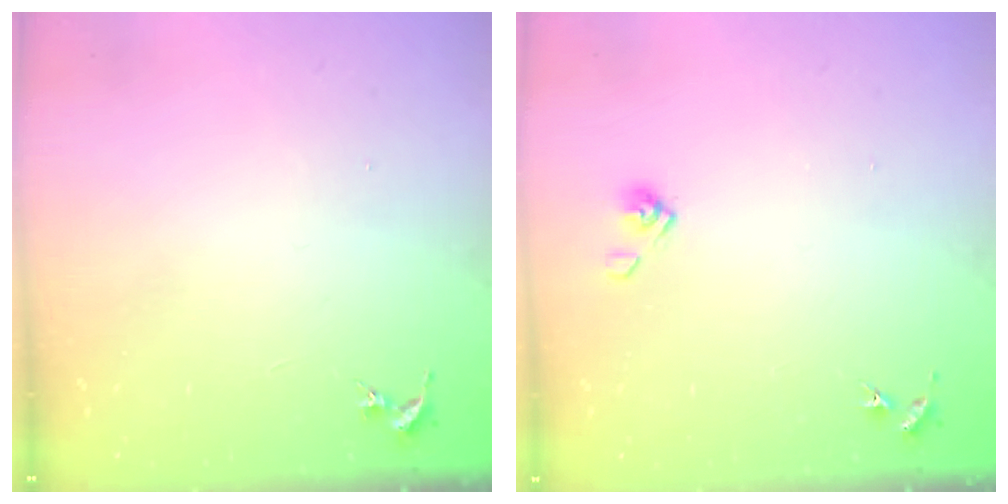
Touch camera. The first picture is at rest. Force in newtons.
{"total": 4.7, "press": 4.2, "slide": 2.2}